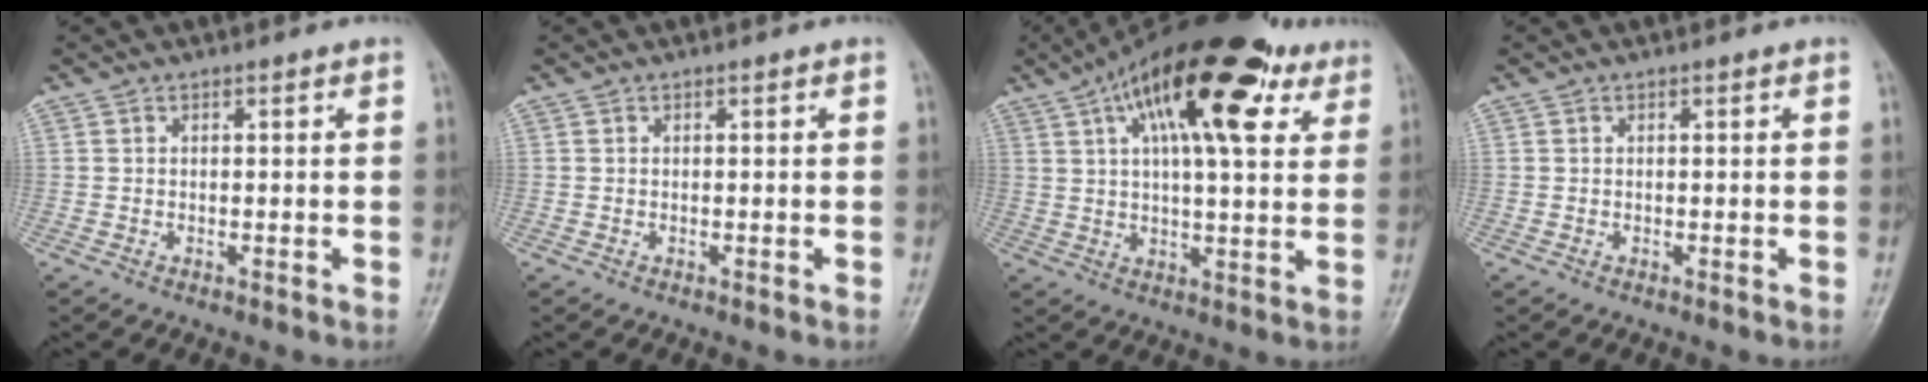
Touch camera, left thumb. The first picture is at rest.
{"total": 0.0}
{"total": 21.9, "force": [10.4, 8.3, 17.4], "torque": [-0.255, 0.003, 0.159]}
{"total": 0.0}